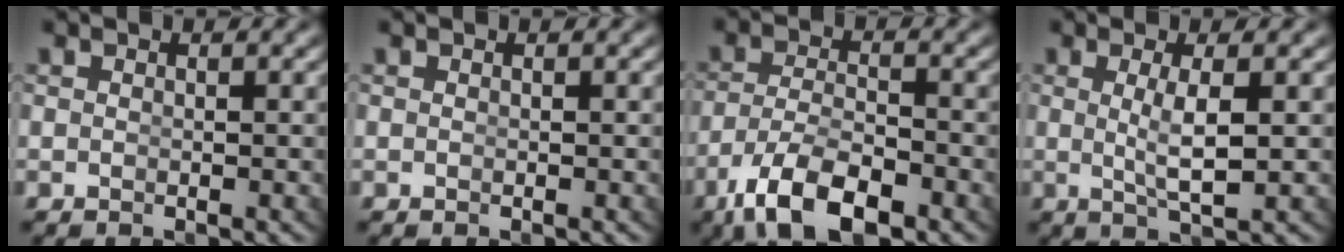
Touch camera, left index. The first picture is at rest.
{"total": 0.0}
{"total": 7.5, "force": [-4.7, 3.0, 5.0], "torque": [-0.089, -0.029, -0.060]}
{"total": 3.0, "force": [0.0, -0.2, 3.0], "torque": [-0.060, -0.018, 0.014]}